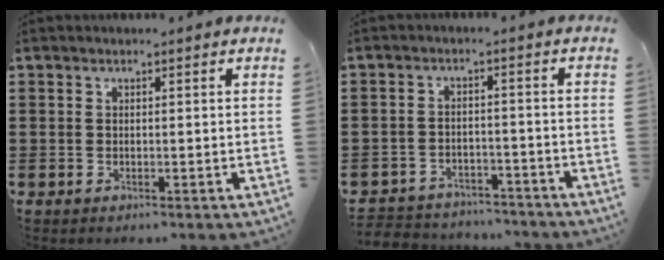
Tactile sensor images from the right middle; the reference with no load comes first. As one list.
[{"total": 3.5, "force": [-3.5, 0.7, -0.2], "torque": [-0.004, 0.002, -0.076]}]